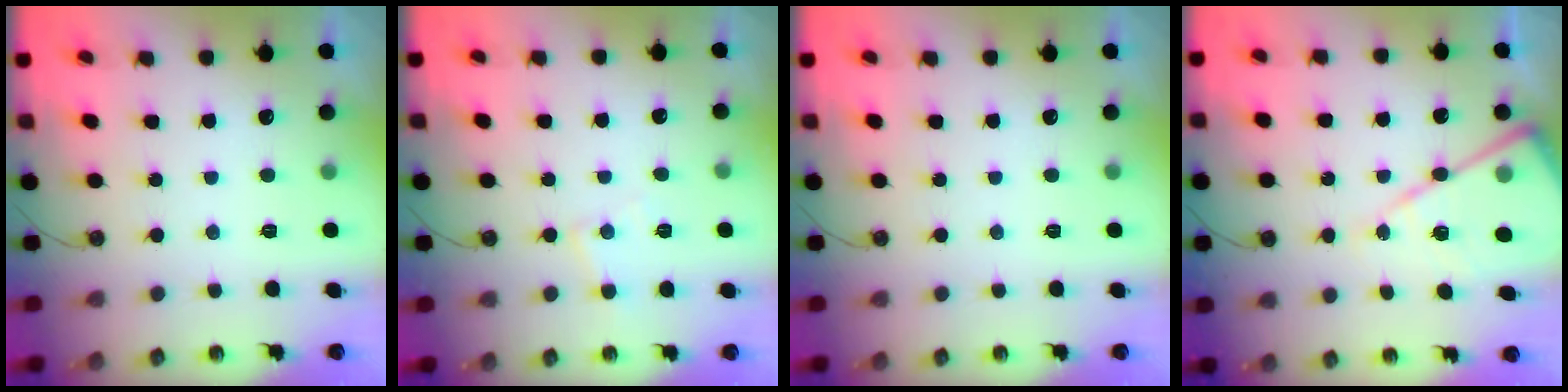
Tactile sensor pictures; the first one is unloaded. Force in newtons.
{"total": 6.2, "press": 6.2, "slide": 0.4}
{"total": 0.0}
{"total": 15.9, "press": 15.9, "slide": 1.7}